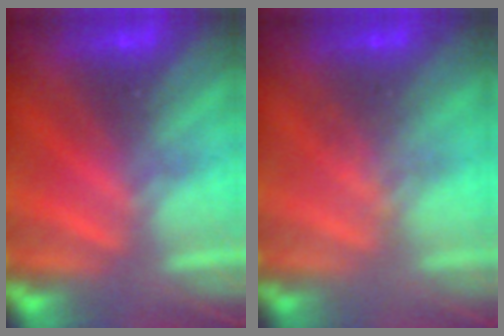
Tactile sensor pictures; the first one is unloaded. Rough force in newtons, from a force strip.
{"total": 1.4}